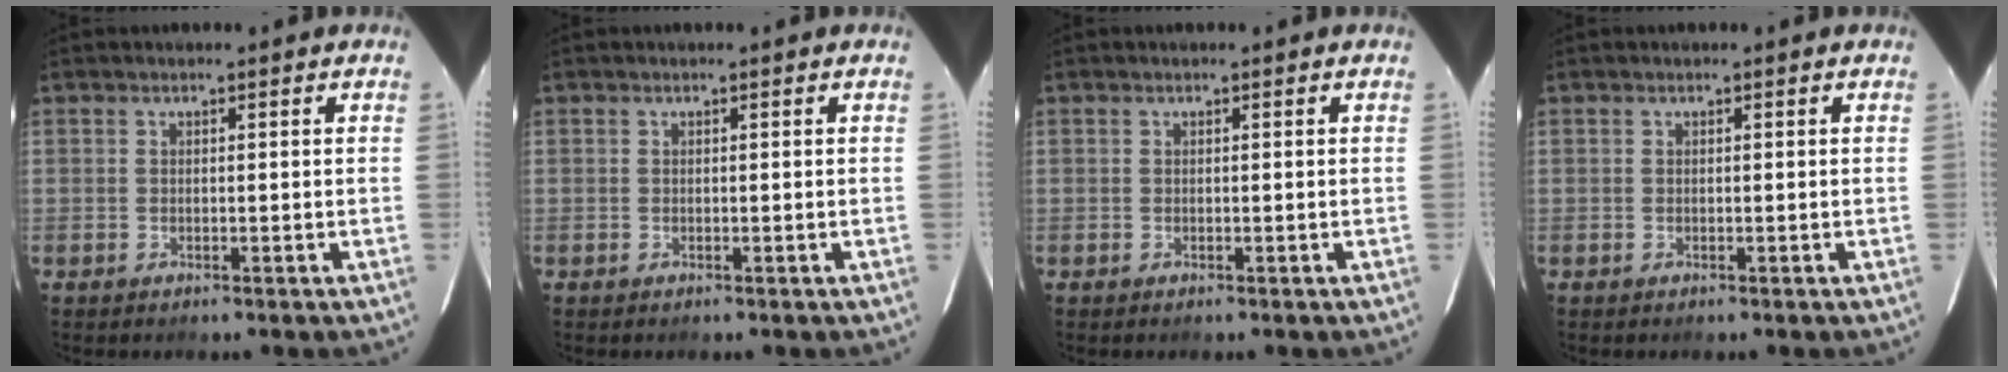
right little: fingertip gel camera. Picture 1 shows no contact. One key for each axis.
{"total": 0.0}
{"total": 0.0}
{"total": 0.0}